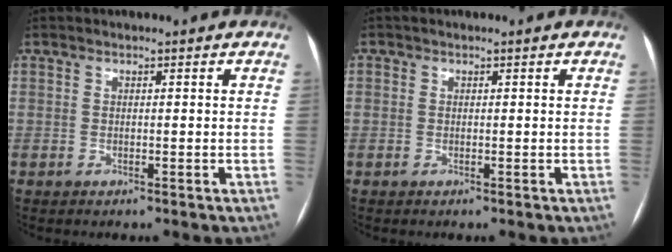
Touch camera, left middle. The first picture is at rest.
{"total": 0.6, "force": [-0.1, -0.2, -0.5], "torque": [0.015, -0.005, -0.005]}